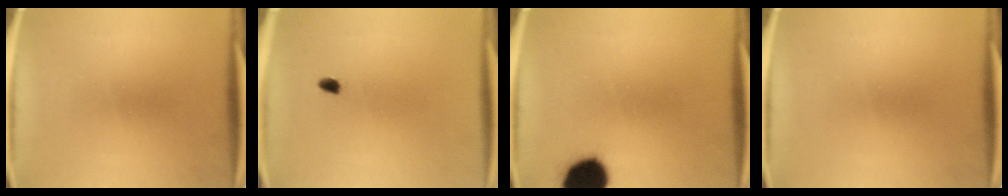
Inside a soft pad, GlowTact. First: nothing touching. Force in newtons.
{"total": 1.2}
{"total": 14.1}
{"total": 0.0}